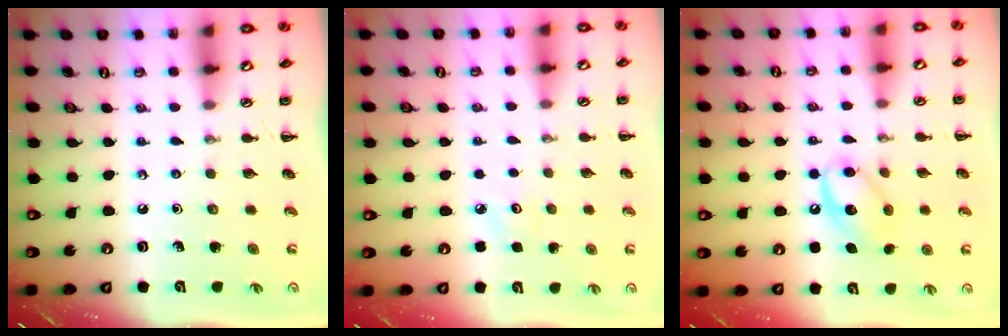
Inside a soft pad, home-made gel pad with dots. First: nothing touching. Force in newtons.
{"total": 2.8, "press": 2.7, "slide": 0.8}
{"total": 11.9, "press": 11.8, "slide": 1.5}